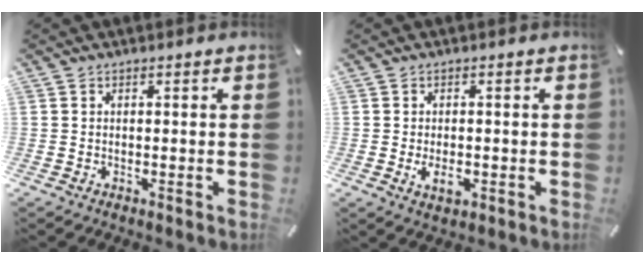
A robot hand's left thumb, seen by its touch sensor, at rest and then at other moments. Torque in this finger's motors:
{"motor_torque": [0.03, 0.05, 0.16, -0.15, 0.01]}